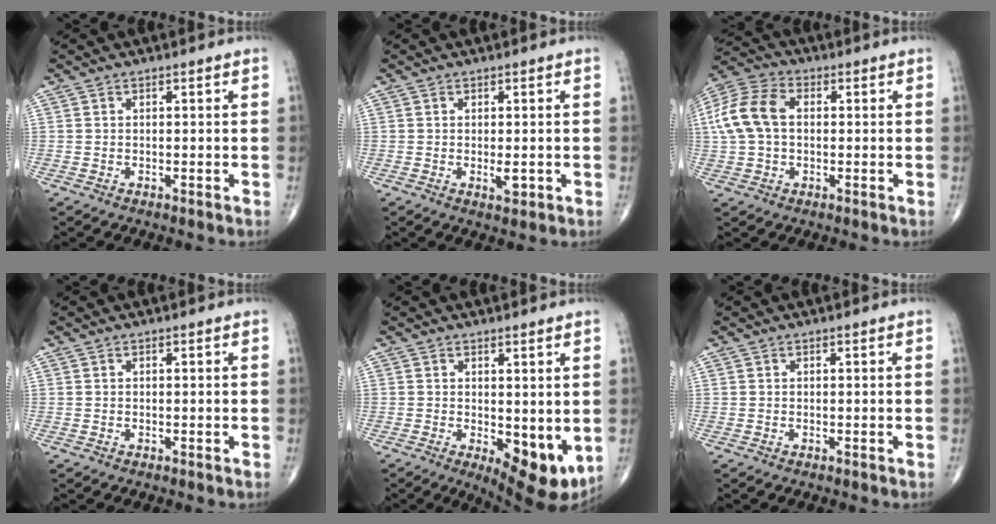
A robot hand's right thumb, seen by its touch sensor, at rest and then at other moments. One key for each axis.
{"total": 2.2, "fx": -0.4, "fy": 0.9, "fz": 2.0, "tx": -0.032, "ty": -0.006, "tz": -0.002}
{"total": 11.3, "fx": 1.1, "fy": 7.6, "fz": 8.4, "tx": -0.180, "ty": 0.029, "tz": 0.015}
{"total": 0.0}
{"total": 9.7, "fx": -1.4, "fy": 4.3, "fz": 8.6, "tx": -0.104, "ty": -0.024, "tz": -0.005}
{"total": 0.0}